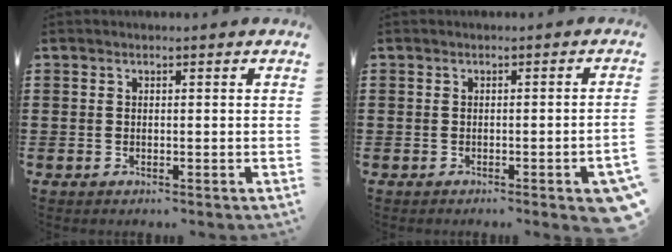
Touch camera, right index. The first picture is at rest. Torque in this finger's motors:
{"motor_torque": [2.14, 0.00, 1.05, 0.10]}